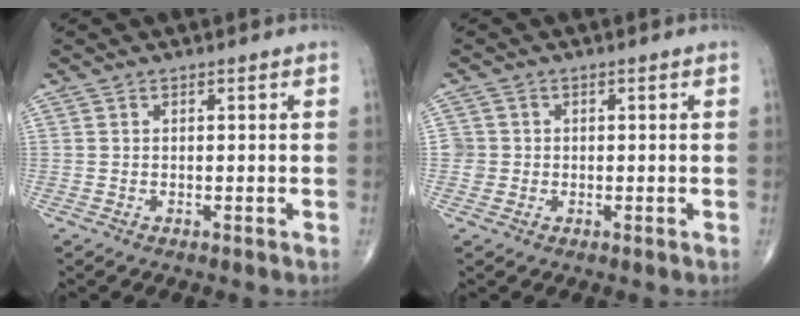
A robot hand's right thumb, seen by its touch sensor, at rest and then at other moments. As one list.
[{"total": 2.3, "force": [-0.2, 2.2, 0.0], "torque": [0.017, 0.008, -0.004]}]